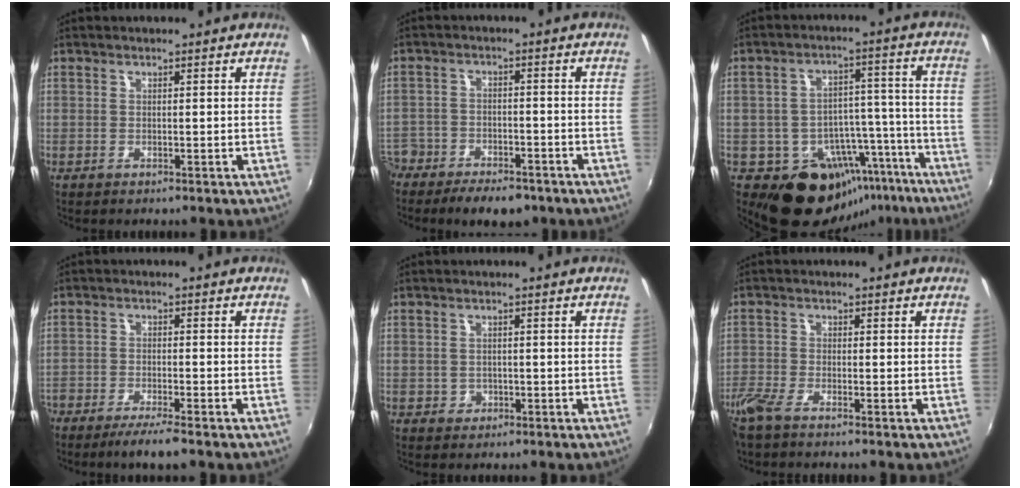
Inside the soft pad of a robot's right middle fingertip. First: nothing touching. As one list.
[{"total": 12.7, "force": [-9.0, 7.2, 5.3], "torque": [-0.149, -0.007, -0.143]}, {"total": 16.0, "force": [-11.3, 10.0, 5.1], "torque": [-0.085, 0.048, -0.134]}, {"total": 5.6, "force": [-4.6, 0.4, 3.2], "torque": [-0.080, -0.010, -0.082]}, {"total": 1.5, "force": [-0.4, 1.5, 0.3], "torque": [-0.004, -0.001, -0.003]}, {"total": 4.3, "force": [-3.5, 0.8, 2.5], "torque": [-0.067, -0.013, -0.074]}]